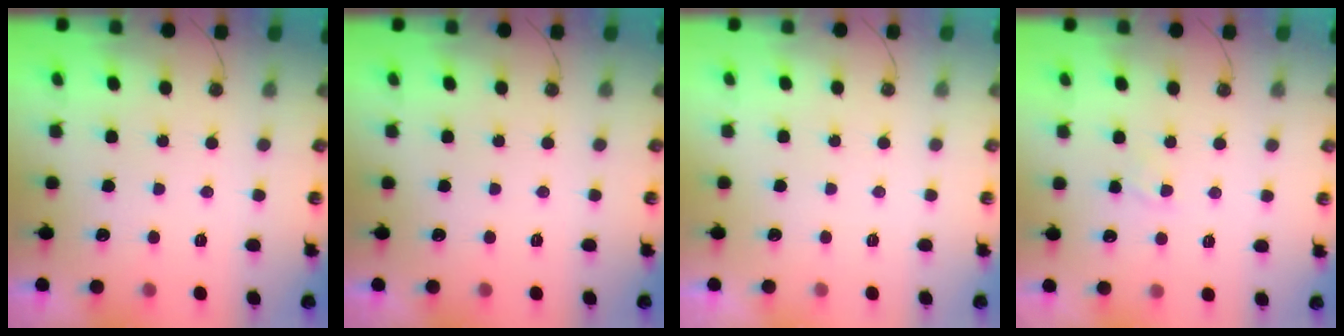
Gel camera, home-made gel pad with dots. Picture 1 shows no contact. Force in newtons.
{"total": 0.0}
{"total": 0.0}
{"total": 3.5, "press": 3.5, "slide": 0.5}